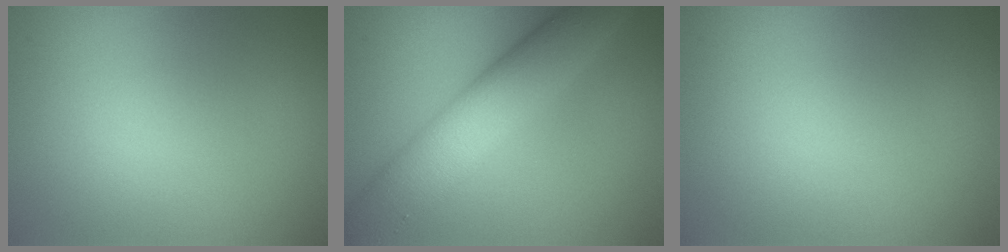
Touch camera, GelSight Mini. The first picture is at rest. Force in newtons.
{"total": 8.0, "press": 8.0, "slide": 0.0}
{"total": 0.0}